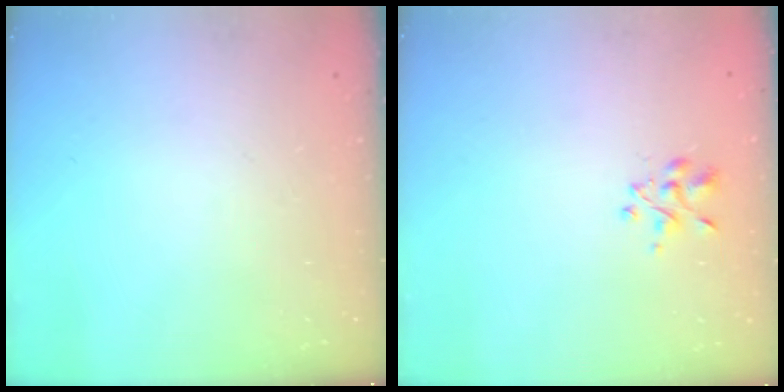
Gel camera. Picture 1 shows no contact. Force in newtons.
{"total": 1.7, "press": 1.6, "slide": 0.7}